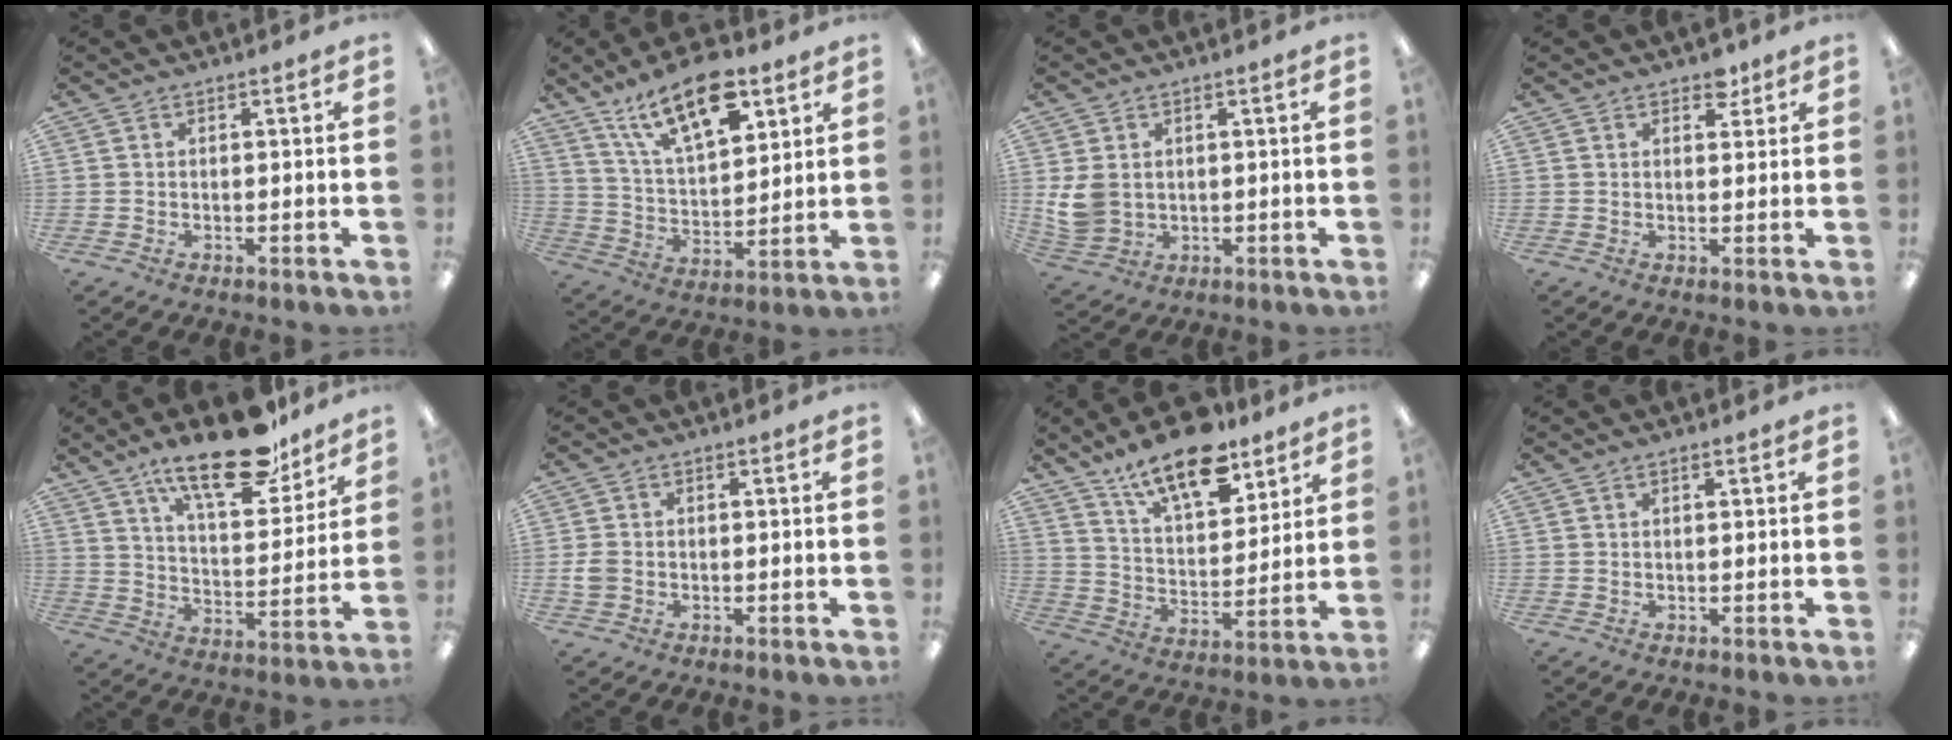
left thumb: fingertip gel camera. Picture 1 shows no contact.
{"total": 18.0, "force": [11.2, 8.0, 11.6], "torque": [-0.201, -0.041, 0.192]}
{"total": 6.3, "force": [1.4, 5.0, 3.5], "torque": [-0.082, -0.001, 0.028]}
{"total": 3.5, "force": [2.4, 2.0, 1.5], "torque": [-0.010, -0.006, 0.040]}
{"total": 19.8, "force": [14.3, 7.1, 11.7], "torque": [-0.182, -0.081, 0.238]}
{"total": 2.8, "force": [-0.4, 2.2, 1.6], "torque": [-0.028, 0.004, -0.006]}
{"total": 16.7, "force": [12.3, 6.9, 8.9], "torque": [-0.139, -0.069, 0.212]}
{"total": 0.7, "force": [0.5, 0.2, 0.4], "torque": [-0.010, 0.002, 0.009]}